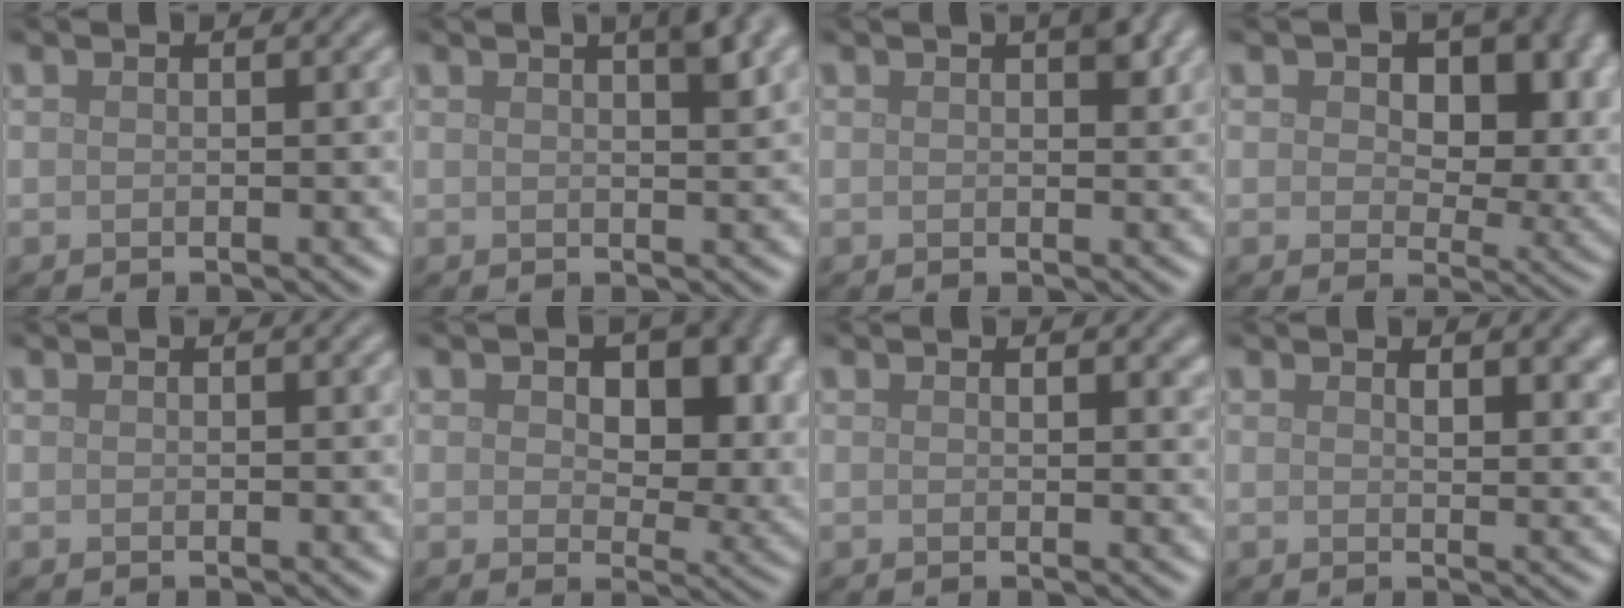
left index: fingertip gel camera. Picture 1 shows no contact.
{"total": 4.0, "force": [2.1, 1.2, 3.2], "torque": [-0.022, 0.016, 0.015]}
{"total": 1.7, "force": [0.9, 0.5, 1.4], "torque": [-0.015, 0.001, 0.015]}
{"total": 11.3, "force": [3.3, 7.0, 8.2], "torque": [-0.095, -0.013, 0.047]}
{"total": 0.0}
{"total": 10.0, "force": [2.8, 6.2, 7.4], "torque": [-0.090, -0.021, 0.041]}
{"total": 1.2, "force": [0.7, 0.5, 0.8], "torque": [-0.006, -0.002, 0.012]}
{"total": 3.4, "force": [1.7, 1.3, 2.6], "torque": [-0.030, -0.003, 0.028]}